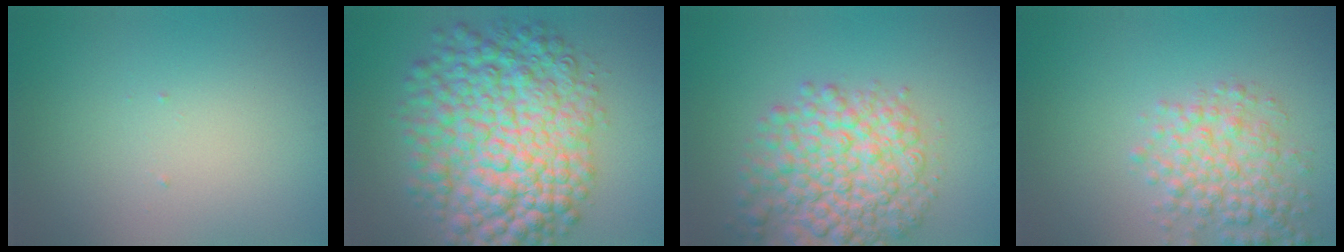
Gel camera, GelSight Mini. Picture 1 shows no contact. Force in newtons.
{"total": 11.6, "press": 11.6, "slide": 0.2}
{"total": 8.1, "press": 8.1, "slide": 0.3}
{"total": 4.1, "press": 4.1, "slide": 0.1}